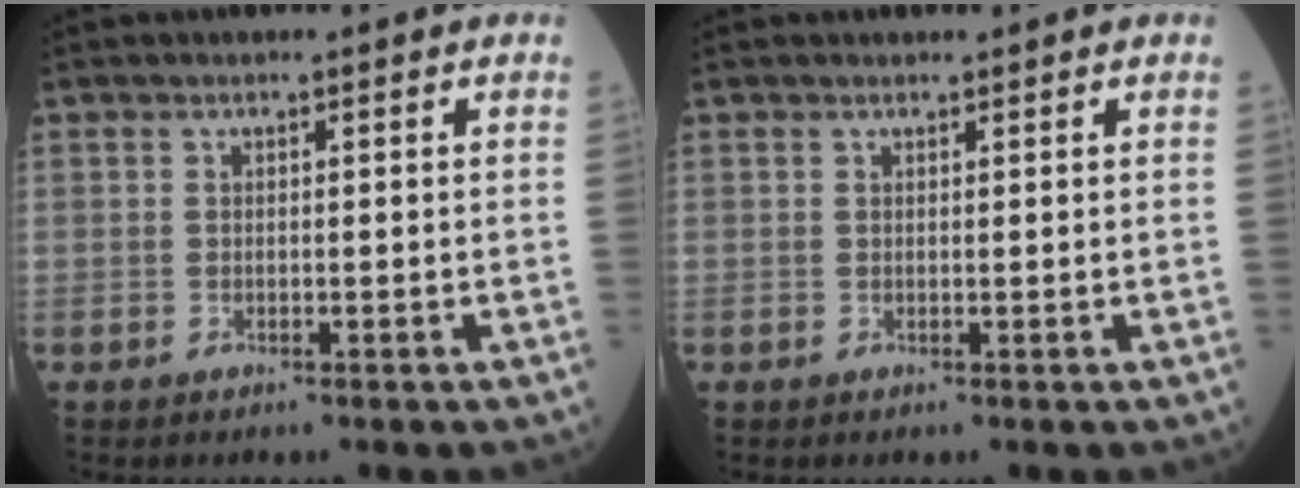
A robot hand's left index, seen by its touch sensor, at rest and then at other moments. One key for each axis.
{"total": 0.8, "fx": 0.7, "fy": 0.1, "fz": 0.1, "tx": -0.009, "ty": 0.004, "tz": 0.013}